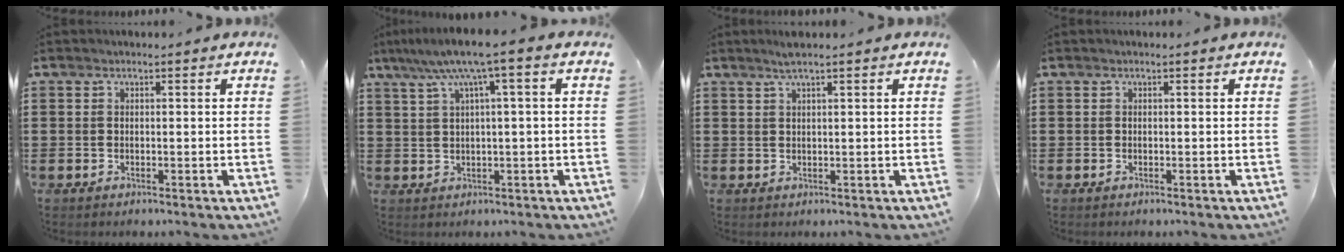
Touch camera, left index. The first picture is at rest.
{"total": 6.3, "force": [2.4, -0.1, 5.8], "torque": [-0.117, -0.004, 0.036]}
{"total": 2.0, "force": [1.5, 0.0, 1.4], "torque": [-0.030, 0.002, 0.027]}
{"total": 0.0}